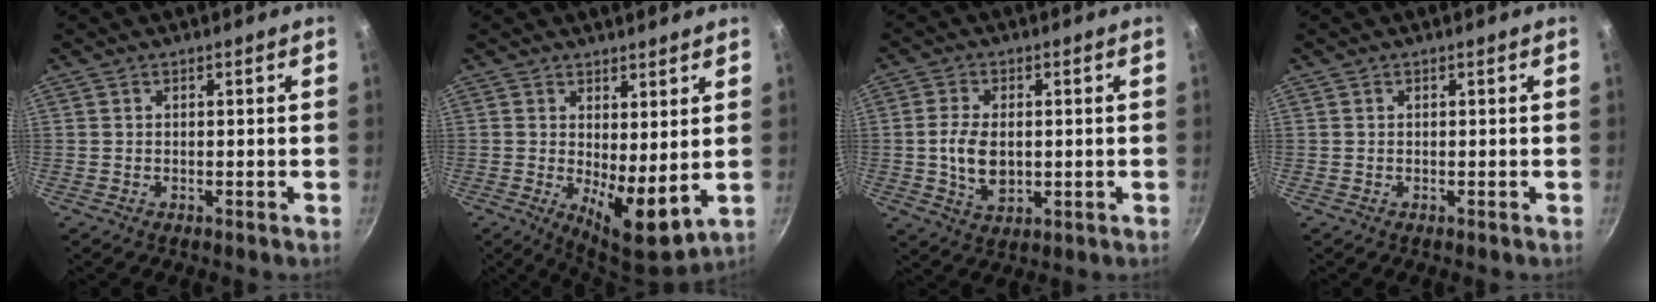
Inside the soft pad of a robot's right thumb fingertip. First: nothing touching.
{"total": 8.6, "force": [1.2, 3.2, 7.9], "torque": [-0.109, -0.030, 0.025]}
{"total": 7.6, "force": [-0.1, 4.7, 6.0], "torque": [-0.110, -0.004, 0.002]}
{"total": 0.0}